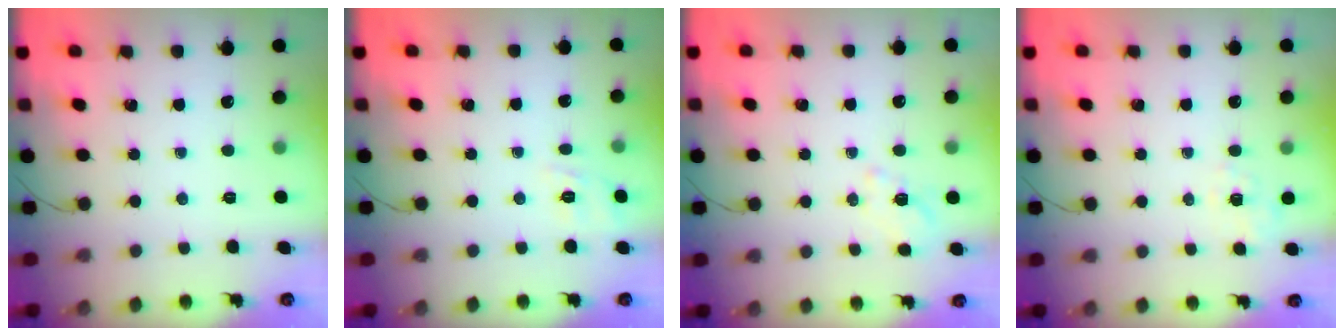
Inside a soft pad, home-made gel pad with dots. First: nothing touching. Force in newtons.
{"total": 2.2, "press": 1.2, "slide": 1.8}
{"total": 2.4, "press": 1.9, "slide": 1.5}
{"total": 1.8, "press": 0.4, "slide": 1.7}